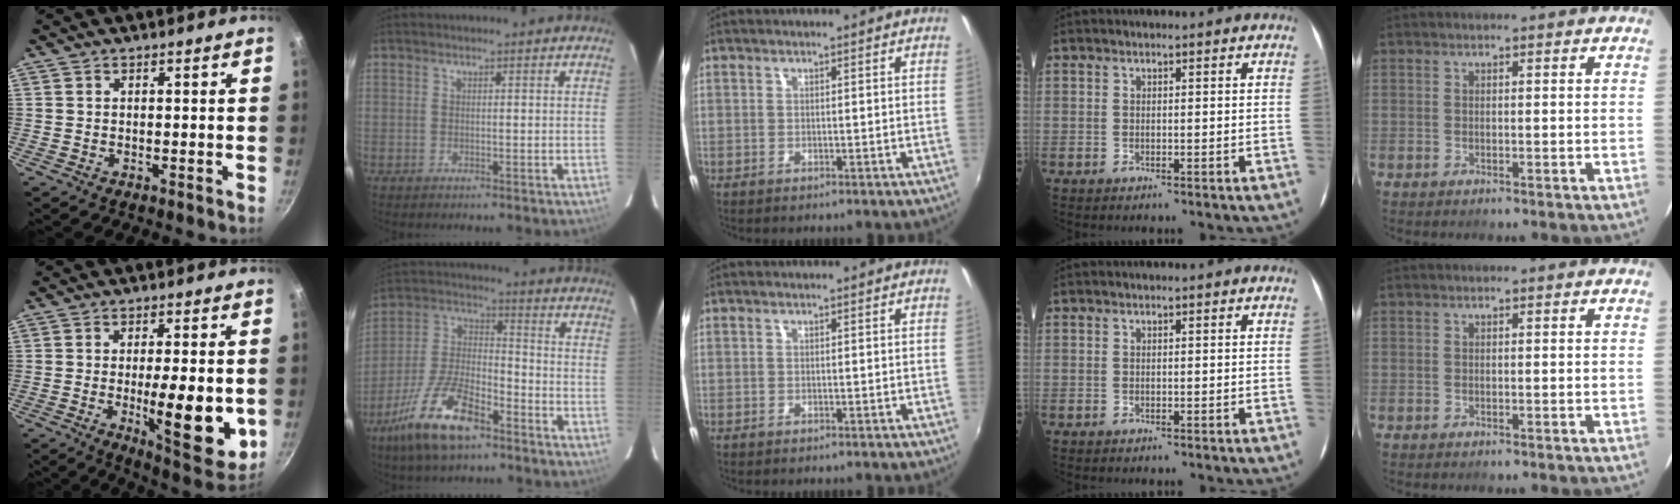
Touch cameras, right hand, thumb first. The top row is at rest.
{"thumb": {"total": 15.3, "force": [-2.3, 4.4, 14.5], "torque": [-0.179, -0.015, -0.026]}, "index": {"total": 16.0, "force": [-10.1, 6.1, 10.9], "torque": [-0.232, -0.004, -0.188]}}